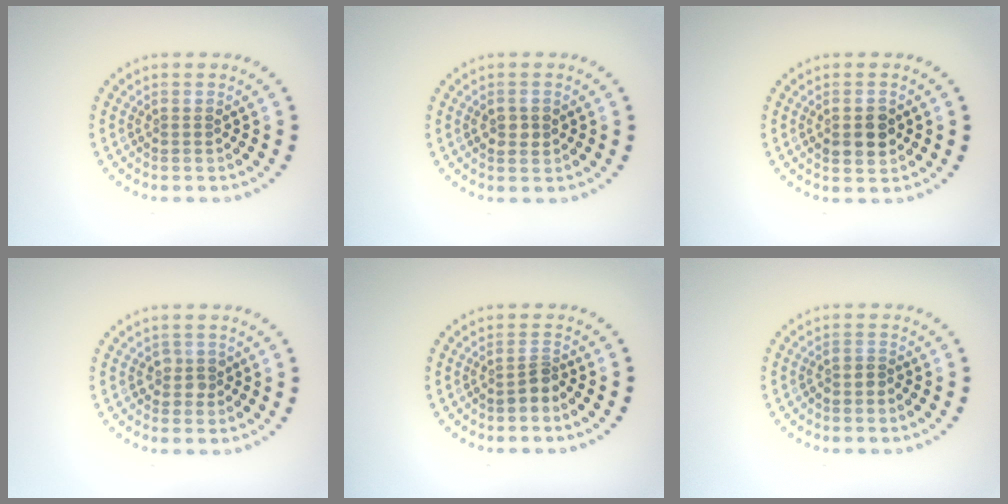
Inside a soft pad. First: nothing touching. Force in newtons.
{"total": 1.7, "press": 1.7, "slide": 0.2}
{"total": 3.0, "press": 3.0, "slide": 0.2}
{"total": 1.4, "press": 1.2, "slide": 0.7}
{"total": 1.3, "press": 0.8, "slide": 1.0}
{"total": 1.0, "press": 0.6, "slide": 0.8}